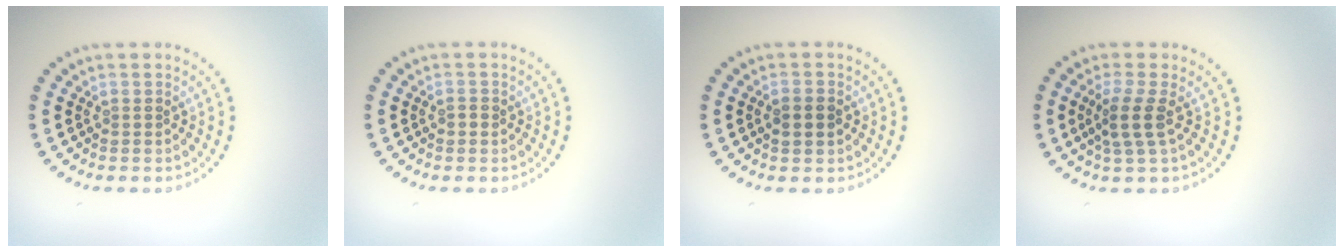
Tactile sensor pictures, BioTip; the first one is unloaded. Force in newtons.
{"total": 0.8, "press": 0.8, "slide": 0.1}
{"total": 1.9, "press": 1.9, "slide": 0.2}
{"total": 2.6, "press": 2.0, "slide": 1.5}